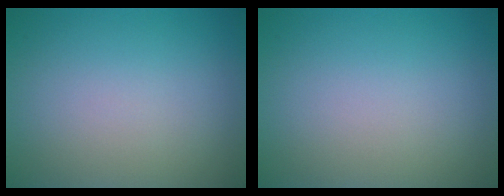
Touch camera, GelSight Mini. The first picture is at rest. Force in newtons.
{"total": 0.0}